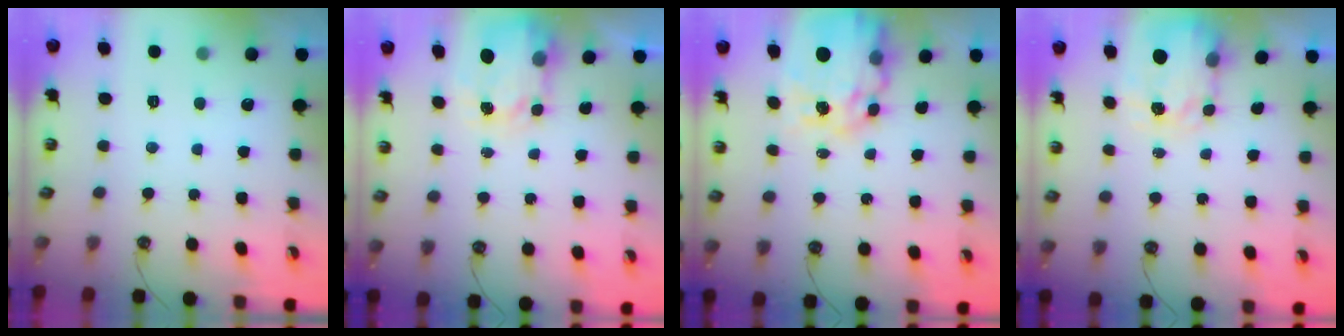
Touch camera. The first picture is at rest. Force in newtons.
{"total": 4.4, "press": 4.4, "slide": 0.2}
{"total": 15.1, "press": 15.0, "slide": 1.3}
{"total": 3.5, "press": 3.5, "slide": 0.4}